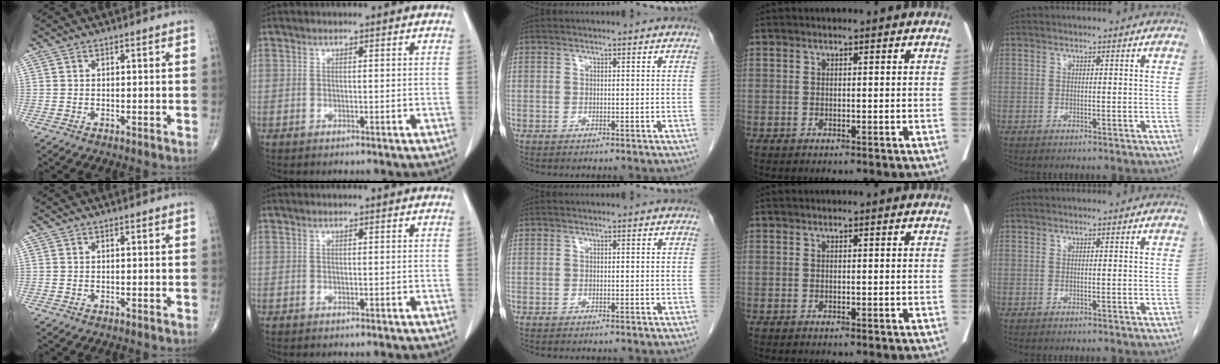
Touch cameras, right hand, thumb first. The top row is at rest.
{}